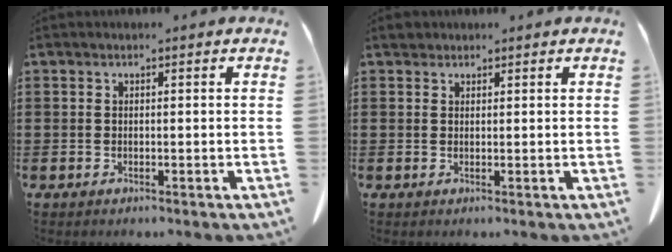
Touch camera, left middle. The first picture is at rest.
{"total": 1.4, "force": [1.2, 0.6, 0.2], "torque": [-0.009, 0.004, 0.025]}